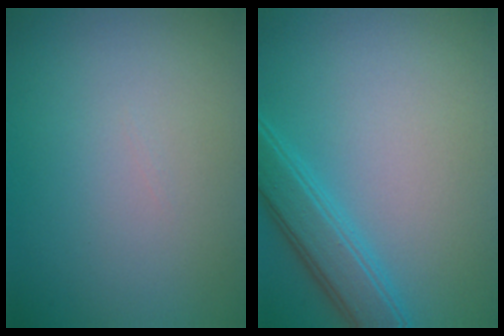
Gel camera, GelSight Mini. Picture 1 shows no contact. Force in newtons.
{"total": 3.8, "press": 3.8, "slide": 0.1}